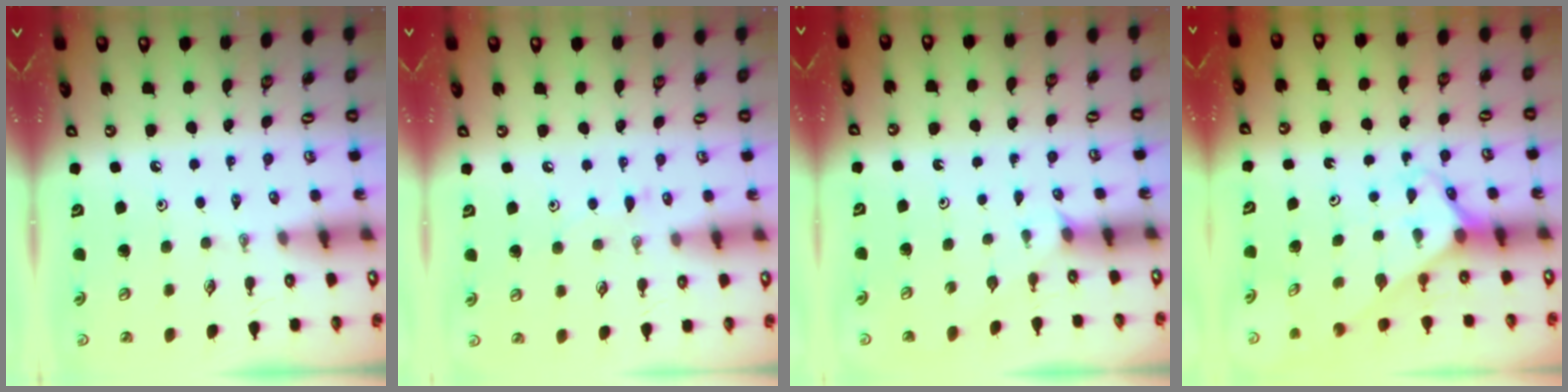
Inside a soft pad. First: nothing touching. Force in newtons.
{"total": 5.3, "press": 5.3, "slide": 0.6}
{"total": 2.5, "press": 2.5, "slide": 0.3}
{"total": 2.6, "press": 2.6, "slide": 0.2}